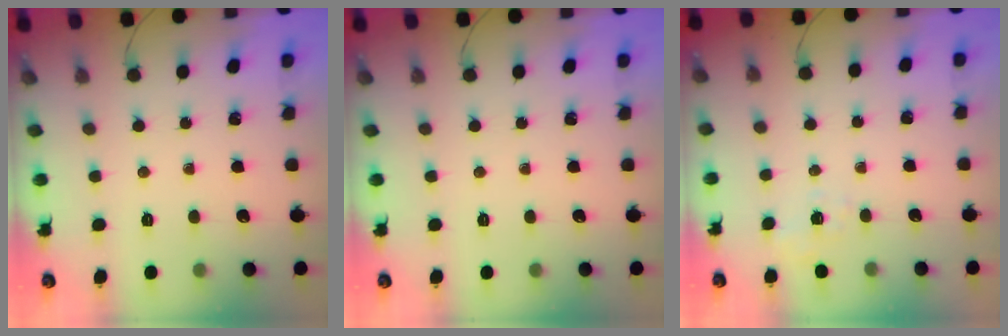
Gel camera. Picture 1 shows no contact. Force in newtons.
{"total": 0.0}
{"total": 1.7, "press": 0.9, "slide": 1.4}